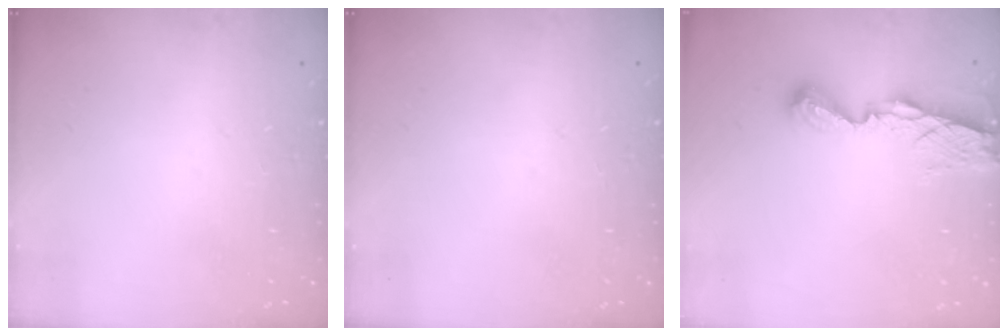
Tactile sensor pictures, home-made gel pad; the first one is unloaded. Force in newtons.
{"total": 0.0}
{"total": 7.1, "press": 7.1, "slide": 0.2}